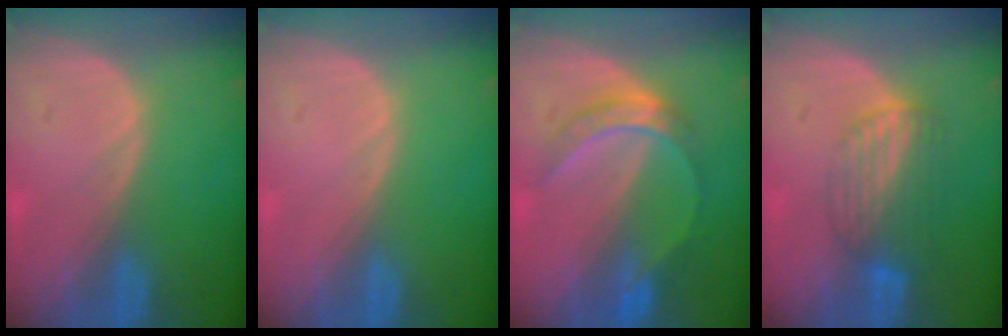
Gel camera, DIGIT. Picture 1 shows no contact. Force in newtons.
{"total": 0.0}
{"total": 5.4, "press": 5.3, "slide": 0.6}
{"total": 6.9, "press": 6.0, "slide": 3.5}